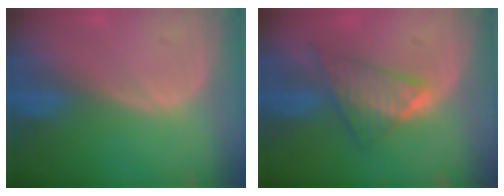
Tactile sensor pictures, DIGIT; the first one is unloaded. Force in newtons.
{"total": 6.3, "press": 6.2, "slide": 1.4}